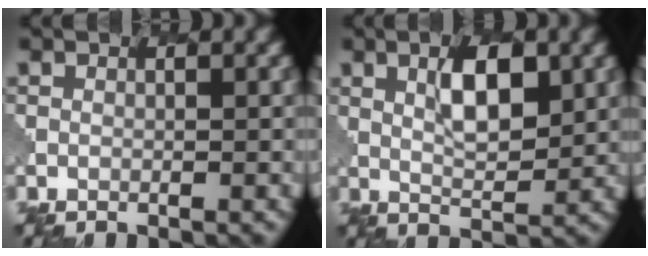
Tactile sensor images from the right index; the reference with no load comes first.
{"total": 4.5, "force": [1.8, 1.7, 3.8], "torque": [-0.066, 0.000, 0.033]}